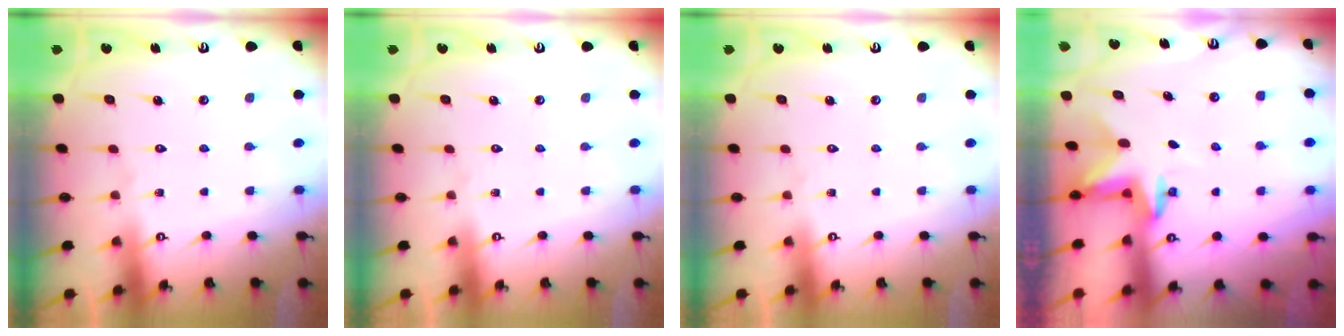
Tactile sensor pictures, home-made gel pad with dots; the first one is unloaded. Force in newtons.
{"total": 0.0}
{"total": 0.0}
{"total": 2.8, "press": 2.8, "slide": 0.7}